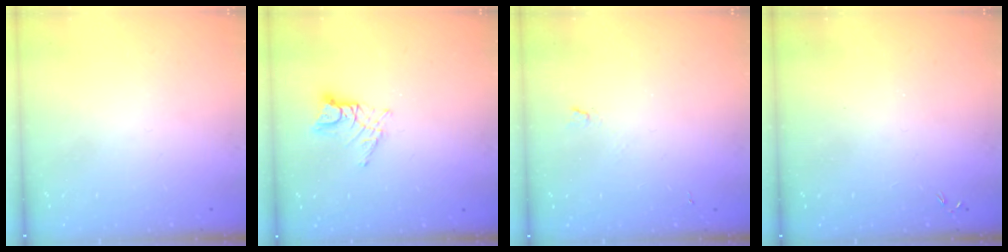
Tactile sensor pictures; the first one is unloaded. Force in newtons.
{"total": 7.1, "press": 7.1, "slide": 0.5}
{"total": 5.0, "press": 4.9, "slide": 0.8}
{"total": 0.0}